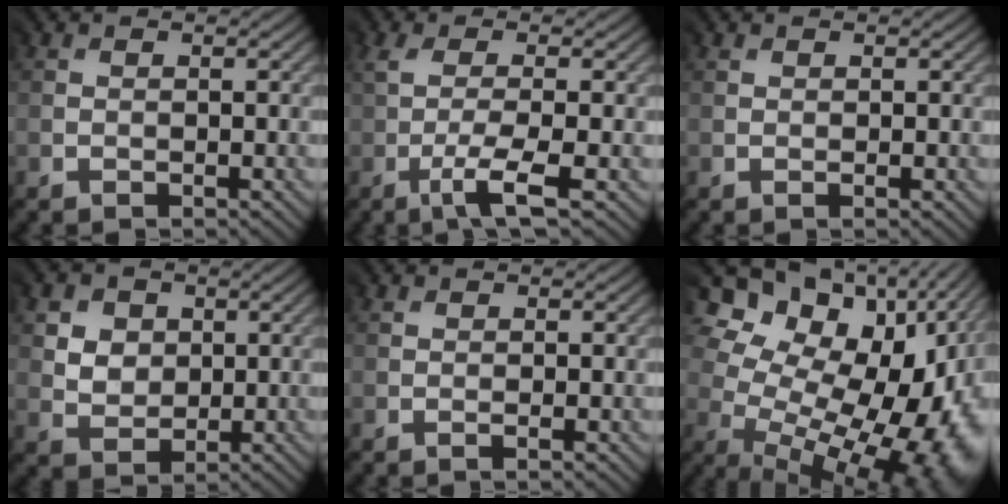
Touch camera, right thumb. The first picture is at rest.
{"total": 5.0, "force": [-1.6, 0.9, 4.6], "torque": [-0.103, 0.007, -0.034]}
{"total": 0.8, "force": [0.4, 0.1, 0.7], "torque": [-0.018, -0.001, 0.005]}
{"total": 4.5, "force": [2.2, 3.8, 1.1], "torque": [-0.061, 0.004, 0.037]}
{"total": 0.9, "force": [0.3, -0.1, 0.9], "torque": [-0.022, 0.000, 0.003]}
{"total": 18.2, "force": [0.1, 11.5, 14.2], "torque": [-0.170, -0.001, 0.029]}